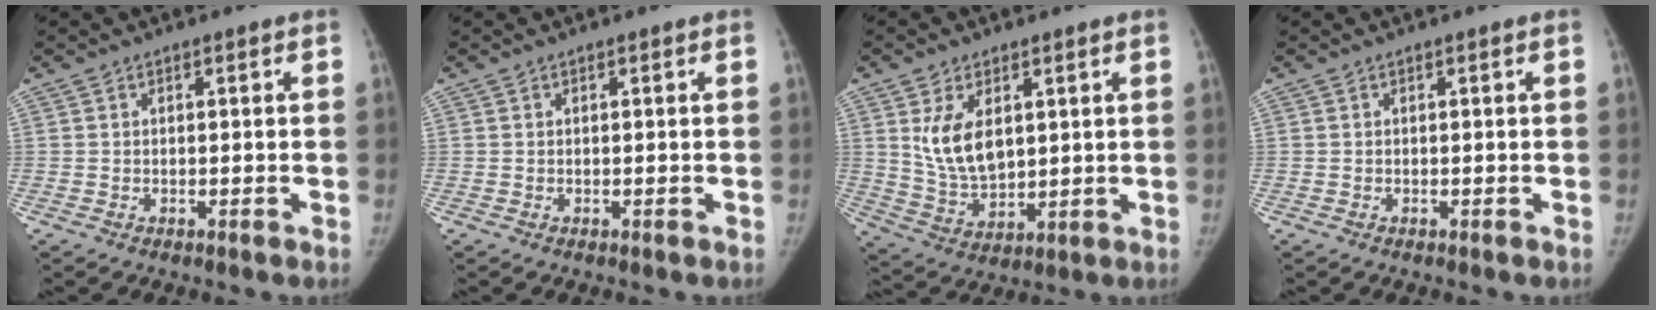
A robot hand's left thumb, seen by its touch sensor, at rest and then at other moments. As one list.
[{"total": 0.0}, {"total": 9.9, "force": [3.0, 6.0, 7.3], "torque": [-0.112, -0.019, 0.072]}, {"total": 0.0}]